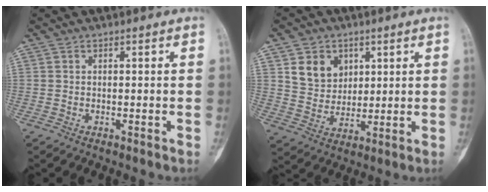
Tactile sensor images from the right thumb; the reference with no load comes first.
{"total": 8.7, "force": [3.5, 7.0, 3.8], "torque": [-0.035, -0.019, 0.070]}